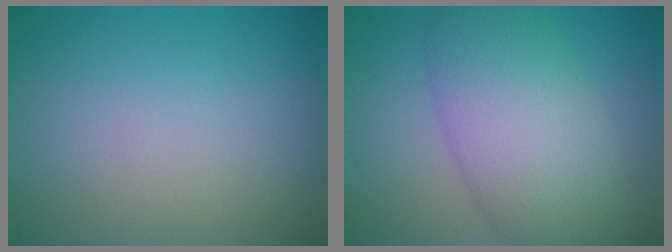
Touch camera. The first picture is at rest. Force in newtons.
{"total": 8.0, "press": 8.0, "slide": 0.2}